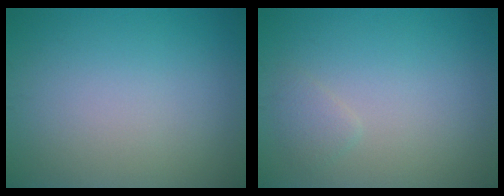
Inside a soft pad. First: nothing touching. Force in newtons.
{"total": 1.1, "press": 1.1, "slide": 0.1}